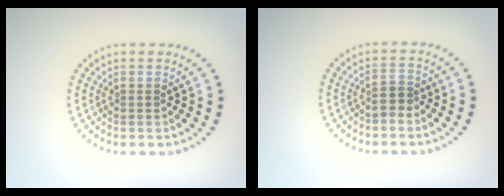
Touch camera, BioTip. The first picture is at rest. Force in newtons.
{"total": 1.2, "press": 0.9, "slide": 0.7}